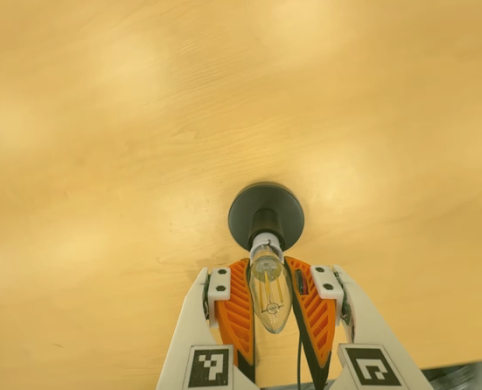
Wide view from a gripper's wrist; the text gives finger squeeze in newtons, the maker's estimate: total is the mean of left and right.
{"total": 20.7, "left": 18.9, "right": 22.6}